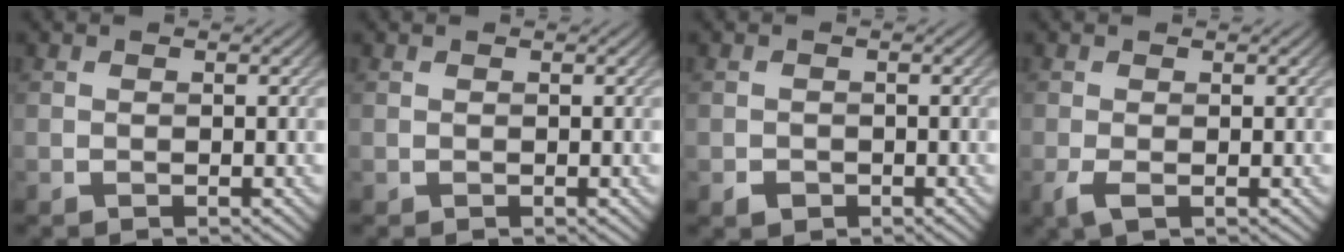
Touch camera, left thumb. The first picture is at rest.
{"total": 0.0}
{"total": 1.2, "force": [-0.7, 0.9, 0.4], "torque": [-0.003, -0.001, -0.016]}
{"total": 1.9, "force": [-0.7, 0.4, 1.7], "torque": [-0.043, -0.002, -0.019]}